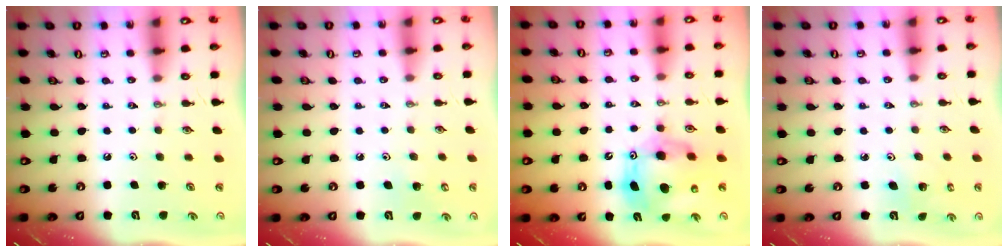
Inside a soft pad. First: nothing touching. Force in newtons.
{"total": 5.9, "press": 5.9, "slide": 0.6}
{"total": 13.7, "press": 13.7, "slide": 1.1}
{"total": 3.0, "press": 3.0, "slide": 0.2}